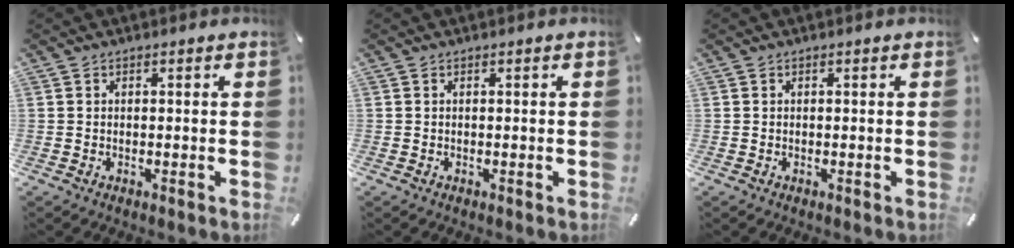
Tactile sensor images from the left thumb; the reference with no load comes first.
{"total": 0.0}
{"total": 0.0}